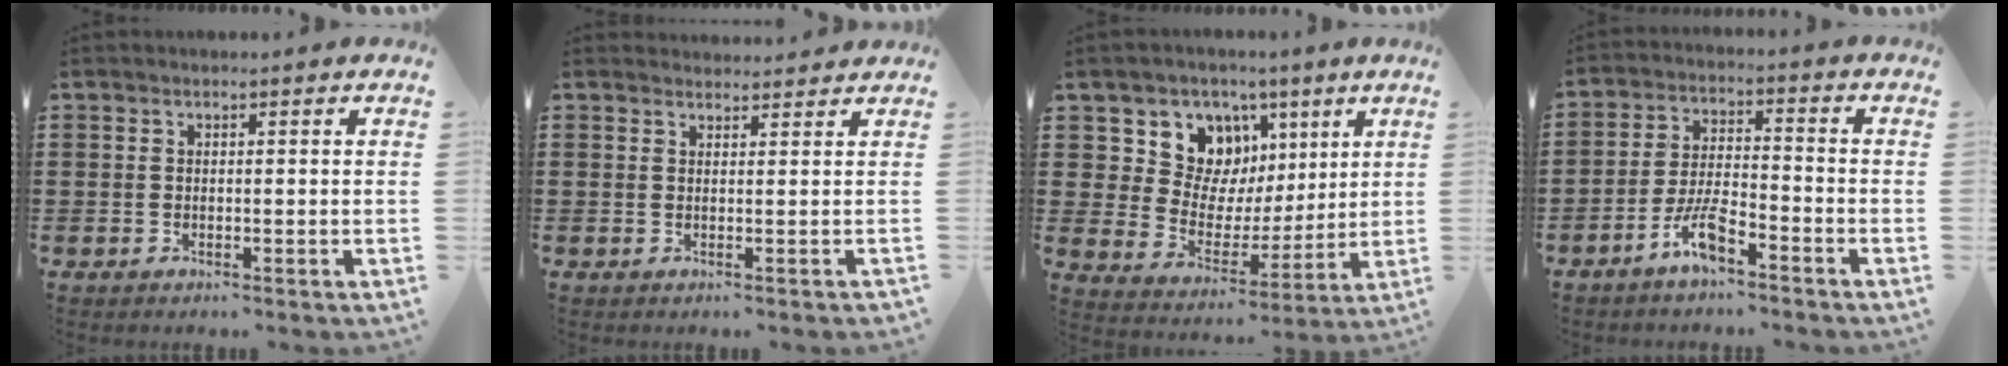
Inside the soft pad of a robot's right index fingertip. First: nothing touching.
{"total": 1.3, "force": [1.2, -0.1, -0.3], "torque": [0.002, 0.001, 0.025]}
{"total": 9.4, "force": [4.8, 7.6, 2.8], "torque": [-0.092, -0.029, 0.093]}
{"total": 6.2, "force": [-4.3, 1.5, 4.2], "torque": [-0.103, -0.001, -0.086]}